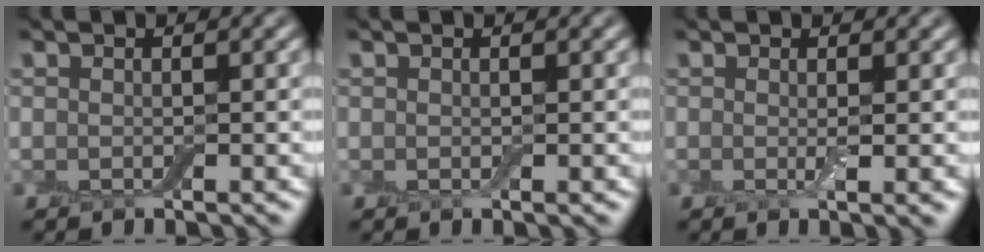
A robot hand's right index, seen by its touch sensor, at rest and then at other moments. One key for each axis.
{"total": 0.0}
{"total": 1.3, "fx": 0.0, "fy": 0.1, "fz": 1.3, "tx": -0.025, "ty": -0.005, "tz": -0.002}